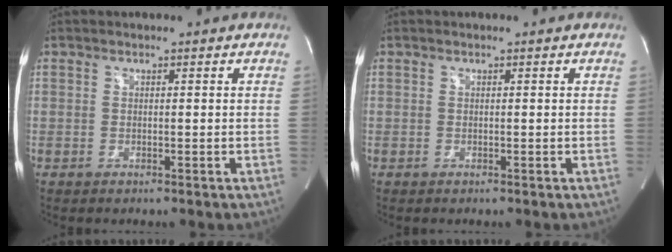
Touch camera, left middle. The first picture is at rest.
{"total": 0.0}